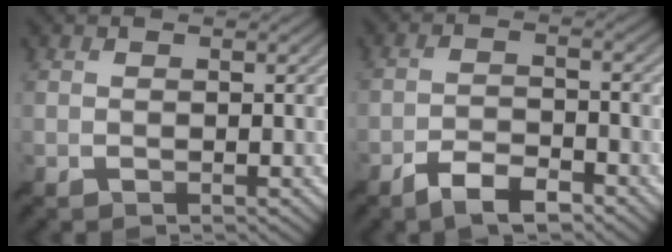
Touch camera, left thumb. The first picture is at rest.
{"total": 5.3, "force": [-3.9, 1.6, 3.2], "torque": [-0.060, 0.000, -0.071]}